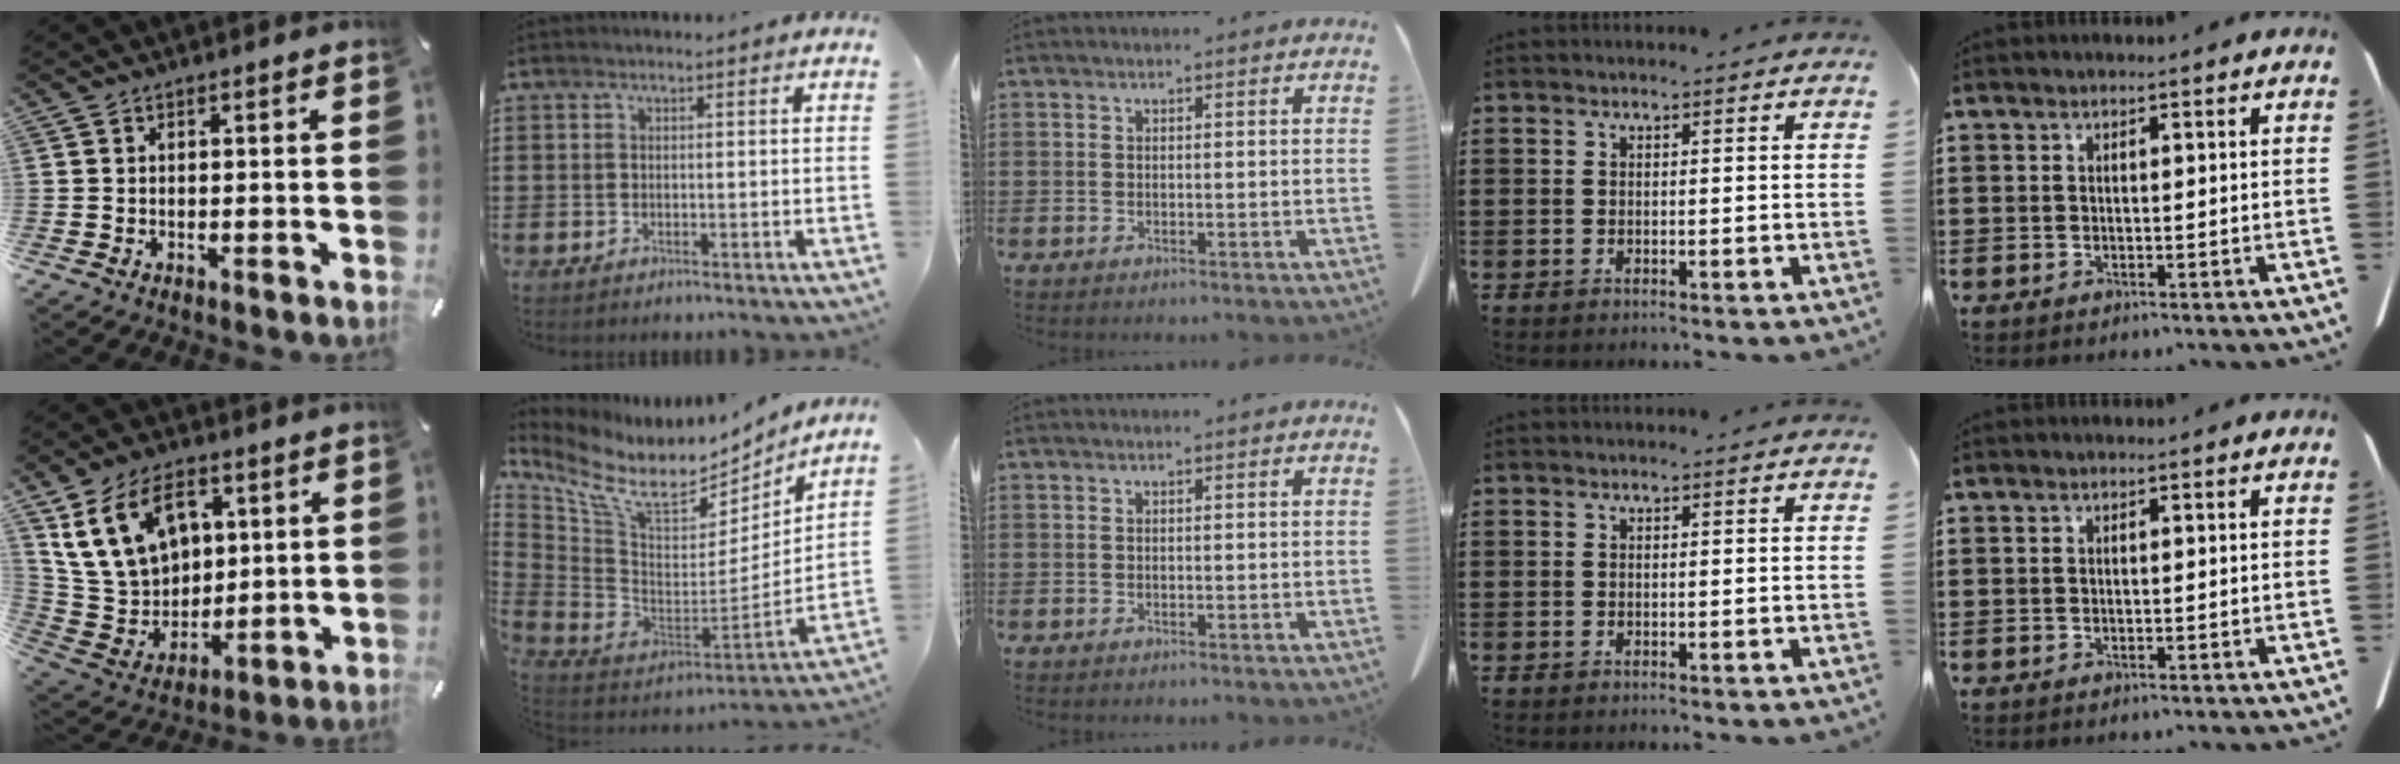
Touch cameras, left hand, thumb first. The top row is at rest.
{"thumb": {"total": 17.1, "force": [7.7, 12.3, 9.1], "torque": [-0.182, -0.016, 0.149]}, "index": {"total": 11.8, "force": [8.2, 5.2, 6.8], "torque": [-0.167, -0.064, 0.142]}}